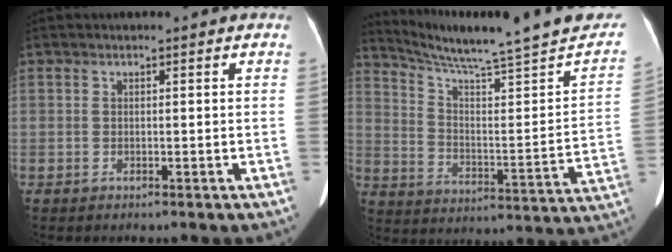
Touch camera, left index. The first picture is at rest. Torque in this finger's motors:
{"motor_torque": [-0.06, -1.04, 0.04, 0.06]}